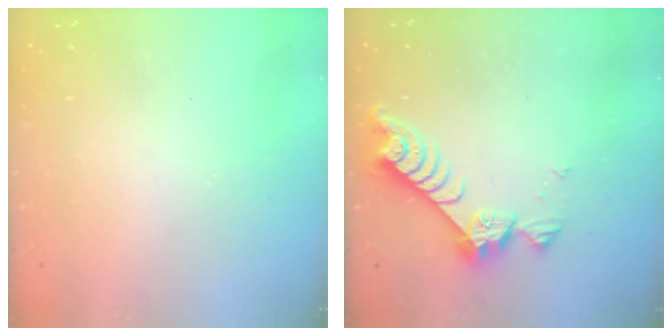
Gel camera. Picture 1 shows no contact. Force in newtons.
{"total": 8.8, "press": 8.8, "slide": 0.8}